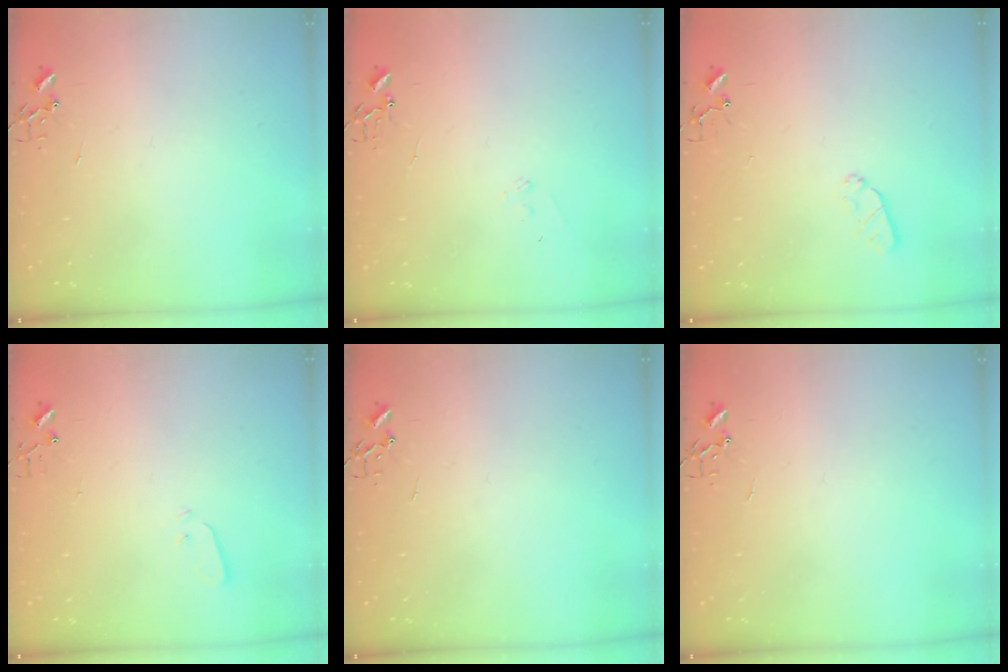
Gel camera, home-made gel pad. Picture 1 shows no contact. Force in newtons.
{"total": 7.1, "press": 7.1, "slide": 0.7}
{"total": 5.2, "press": 5.2, "slide": 0.8}
{"total": 3.1, "press": 3.1, "slide": 0.7}
{"total": 0.0}
{"total": 0.0}